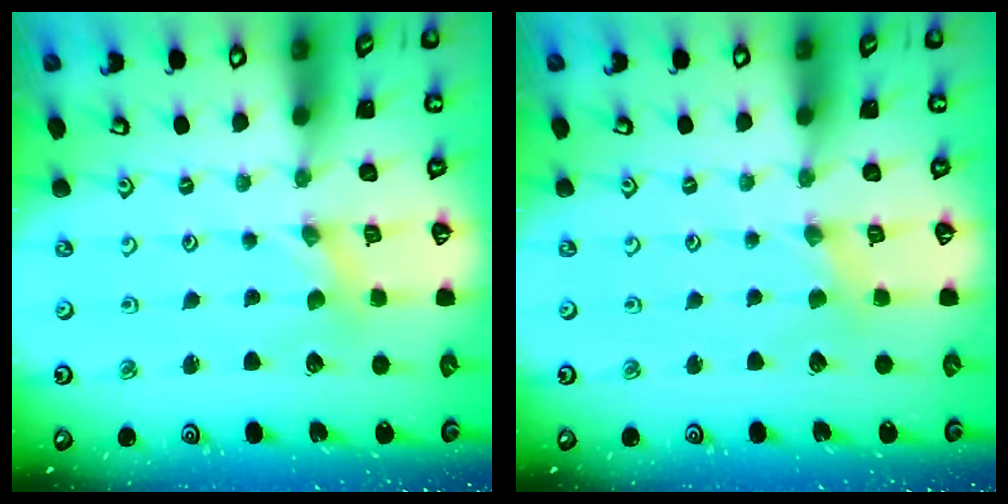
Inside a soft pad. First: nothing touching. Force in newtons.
{"total": 1.7, "press": 1.6, "slide": 0.4}